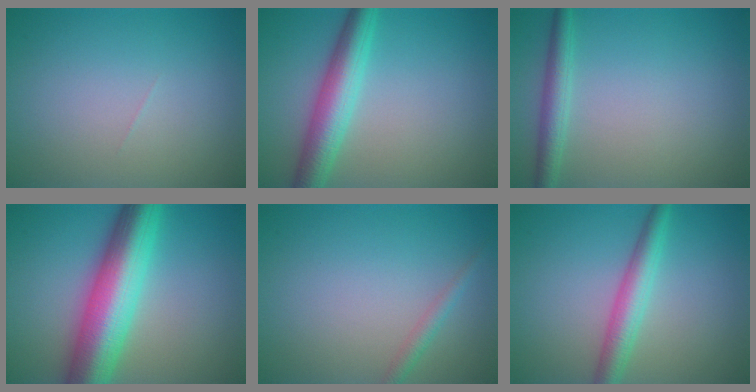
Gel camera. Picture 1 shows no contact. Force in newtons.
{"total": 5.2, "press": 5.2, "slide": 0.0}
{"total": 2.4, "press": 2.4, "slide": 0.0}
{"total": 10.2, "press": 10.2, "slide": 0.5}
{"total": 1.3, "press": 1.3, "slide": 0.1}
{"total": 3.6, "press": 3.6, "slide": 0.1}